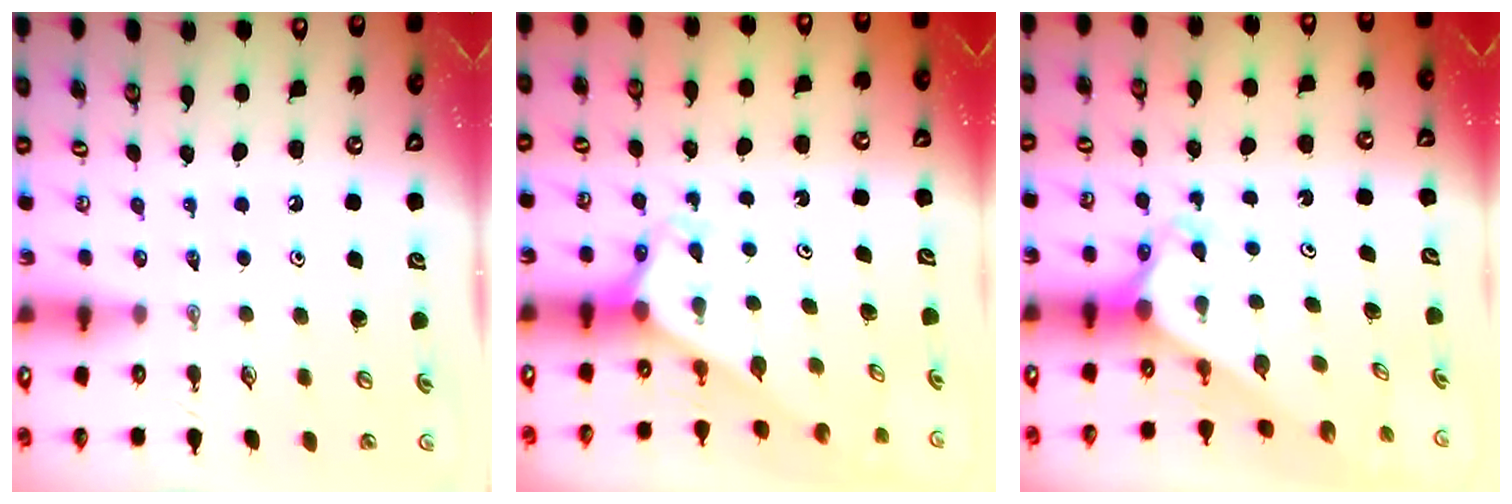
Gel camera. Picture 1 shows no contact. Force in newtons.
{"total": 2.4, "press": 2.4, "slide": 0.1}
{"total": 2.5, "press": 2.5, "slide": 0.1}